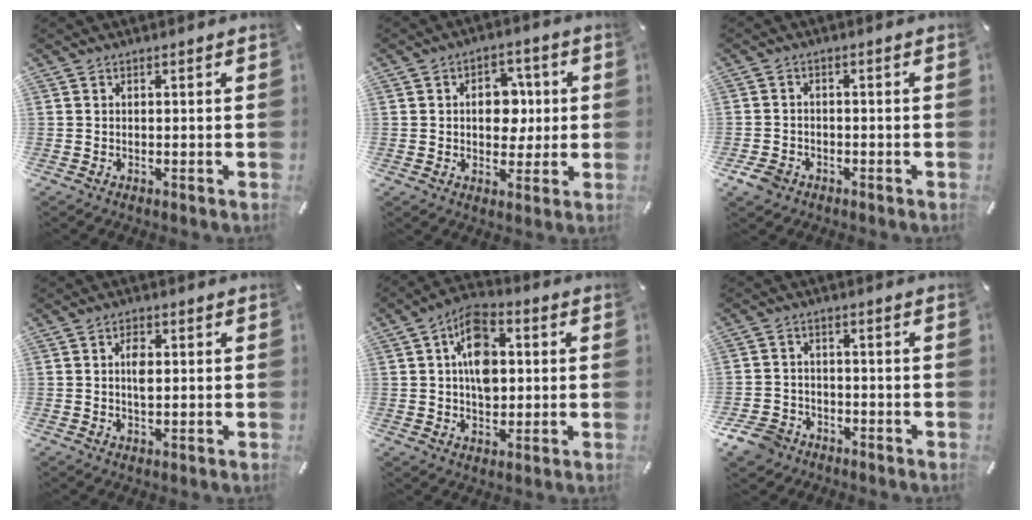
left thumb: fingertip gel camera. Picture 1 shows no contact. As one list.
[{"total": 9.3, "force": [0.7, 6.9, 6.2], "torque": [-0.078, 0.004, 0.008]}, {"total": 3.8, "force": [-2.4, 2.7, 1.4], "torque": [-0.041, 0.006, -0.051]}, {"total": 3.6, "force": [0.4, 1.9, 3.0], "torque": [-0.047, 0.000, 0.003]}, {"total": 10.9, "force": [1.6, 7.6, 7.7], "torque": [-0.122, 0.008, 0.030]}, {"total": 6.1, "force": [-4.2, 4.2, 1.6], "torque": [-0.052, 0.018, -0.087]}]